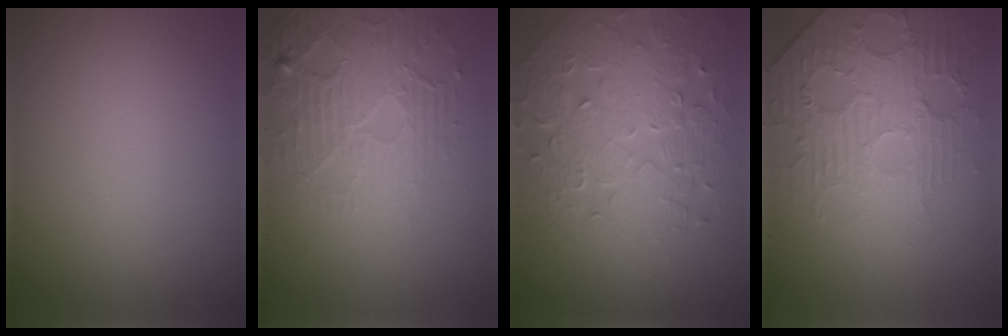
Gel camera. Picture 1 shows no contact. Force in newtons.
{"total": 5.2, "press": 3.3, "slide": 4.1}
{"total": 8.0, "press": 5.7, "slide": 5.6}
{"total": 4.6, "press": 3.8, "slide": 2.7}